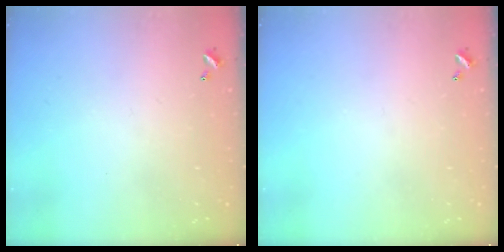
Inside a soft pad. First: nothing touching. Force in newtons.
{"total": 0.0}